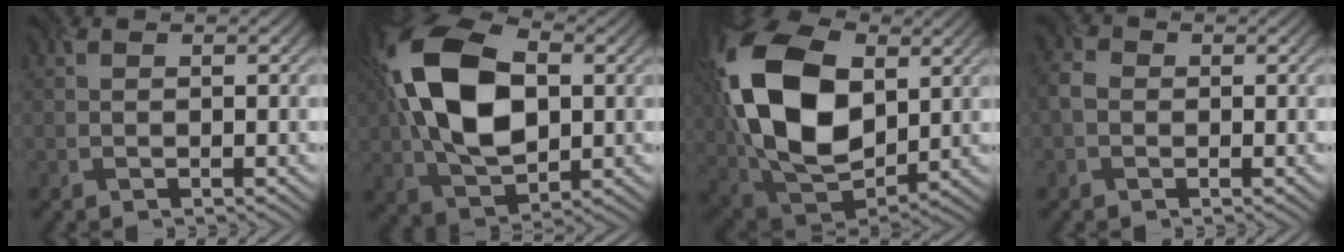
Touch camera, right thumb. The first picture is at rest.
{"total": 15.2, "force": [2.0, 9.4, 11.8], "torque": [-0.254, 0.010, 0.034]}
{"total": 18.5, "force": [3.4, 11.9, 13.7], "torque": [-0.313, 0.004, 0.067]}
{"total": 2.0, "force": [-0.4, 1.7, 0.9], "torque": [-0.022, 0.003, -0.017]}